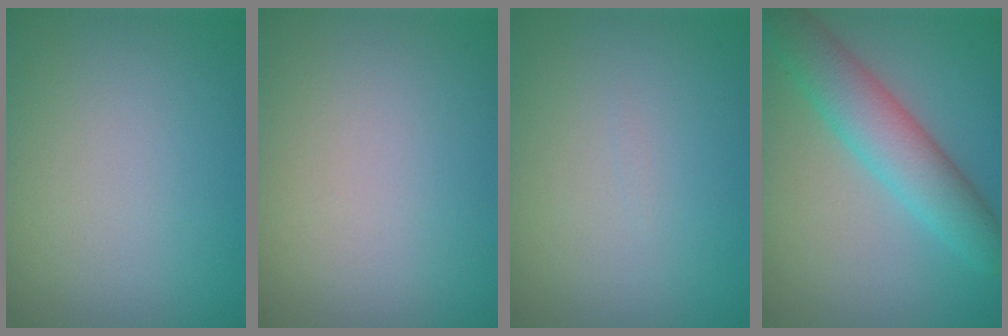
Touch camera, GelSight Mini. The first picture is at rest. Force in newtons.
{"total": 0.0}
{"total": 0.0}
{"total": 6.3, "press": 6.3, "slide": 0.1}